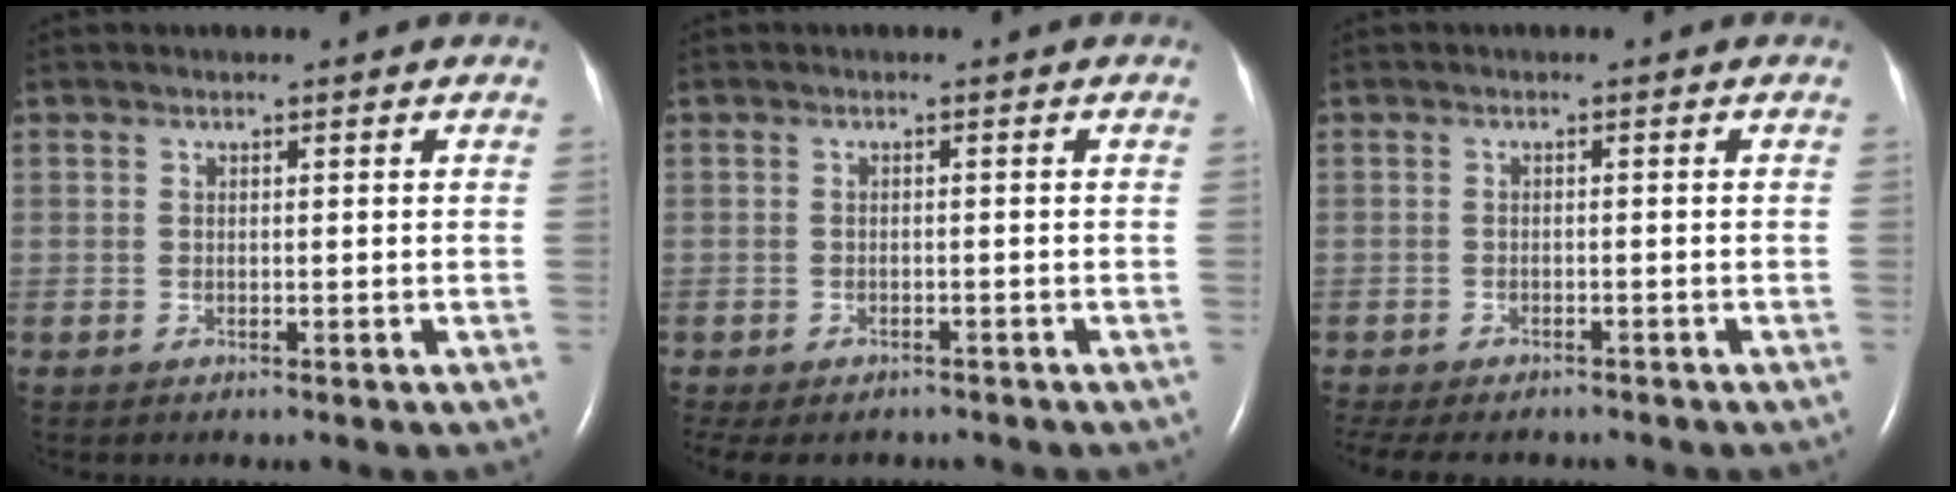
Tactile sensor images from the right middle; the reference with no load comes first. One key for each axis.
{"total": 7.7, "fx": -6.3, "fy": 3.6, "fz": 2.5, "tx": -0.047, "ty": -0.007, "tz": -0.079}
{"total": 10.1, "fx": -8.4, "fy": 3.7, "fz": 4.1, "tx": -0.085, "ty": -0.009, "tz": -0.110}